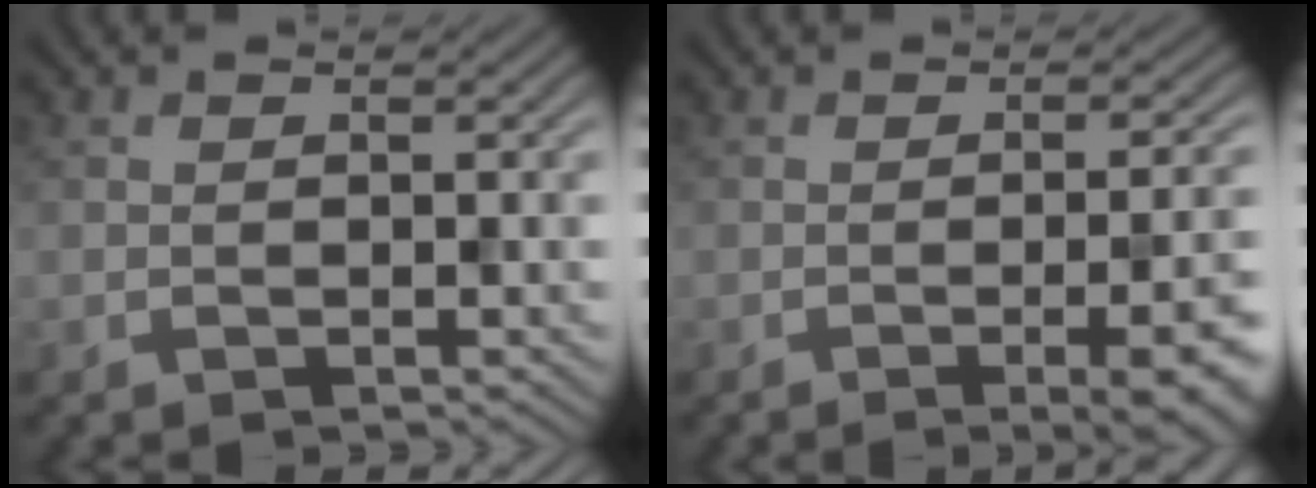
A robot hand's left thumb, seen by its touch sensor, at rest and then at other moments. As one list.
[{"total": 8.2, "force": [-3.0, 2.4, 7.3], "torque": [-0.087, -0.004, -0.032]}]